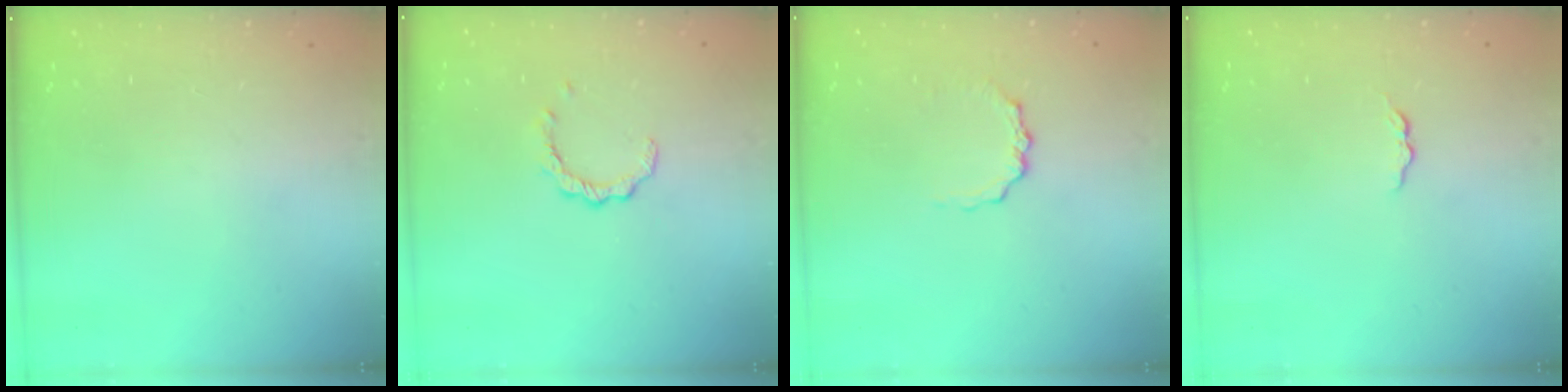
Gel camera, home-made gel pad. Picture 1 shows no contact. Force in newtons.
{"total": 3.1, "press": 3.1, "slide": 0.3}
{"total": 2.4, "press": 2.4, "slide": 0.3}
{"total": 3.8, "press": 3.8, "slide": 0.5}